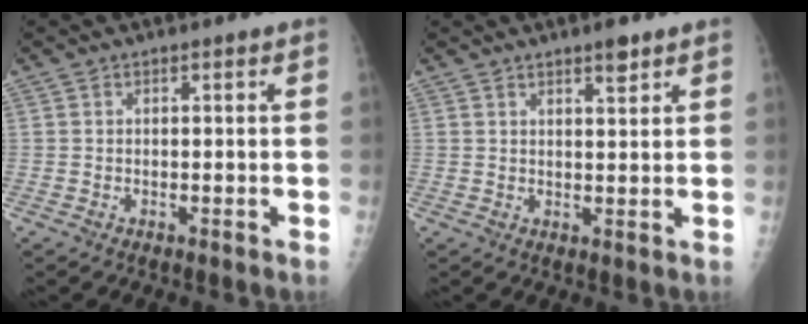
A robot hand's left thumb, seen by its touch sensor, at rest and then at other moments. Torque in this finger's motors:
{"motor_torque": [-0.04, 0.55, 0.10, 0.00, 0.02]}